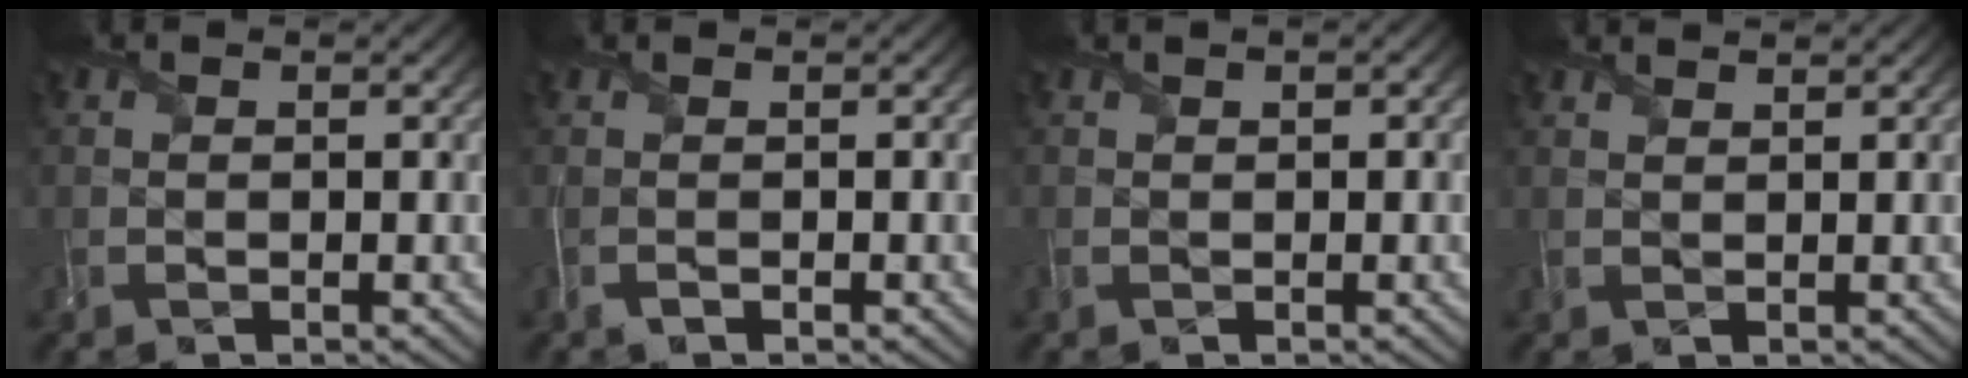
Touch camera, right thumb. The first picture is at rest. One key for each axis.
{"total": 1.0, "fx": -0.5, "fy": 0.1, "fz": 0.9, "tx": -0.023, "ty": 0.000, "tz": -0.011}
{"total": 1.7, "fx": 0.1, "fy": 1.0, "fz": 1.3, "tx": -0.030, "ty": 0.001, "tz": 0.002}
{"total": 1.4, "fx": 1.3, "fy": 0.1, "fz": 0.5, "tx": -0.020, "ty": -0.002, "tz": 0.021}